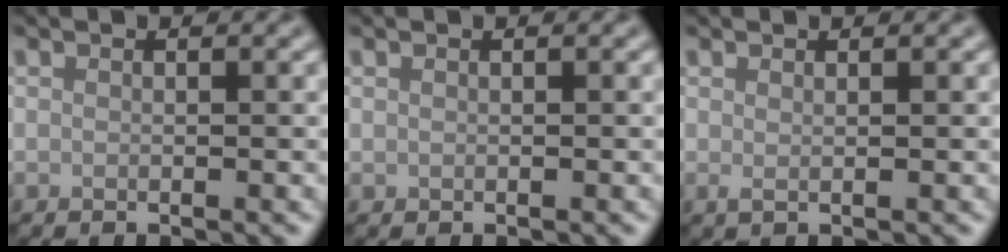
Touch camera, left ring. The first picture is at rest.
{"total": 0.0}
{"total": 0.7, "force": [0.3, 0.3, 0.6], "torque": [-0.009, -0.001, 0.006]}